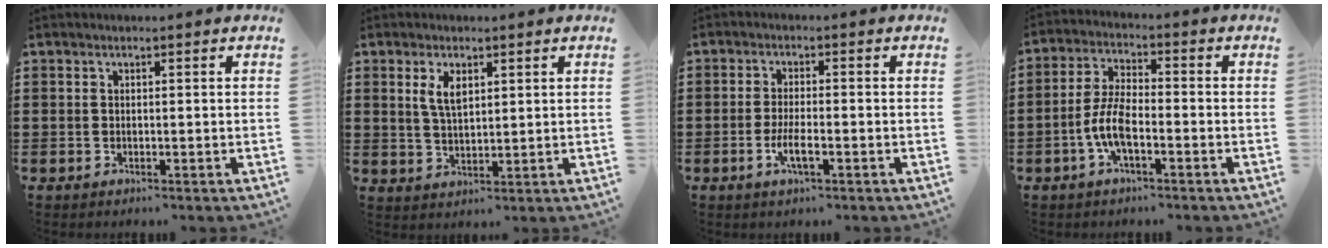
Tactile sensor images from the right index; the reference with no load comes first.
{"total": 3.7, "force": [1.6, 1.6, 3.0], "torque": [-0.064, 0.005, 0.027]}
{"total": 3.8, "force": [-1.6, 0.8, 3.4], "torque": [-0.070, -0.004, -0.031]}
{"total": 6.7, "force": [-2.5, 2.3, 5.8], "torque": [-0.138, -0.008, -0.054]}